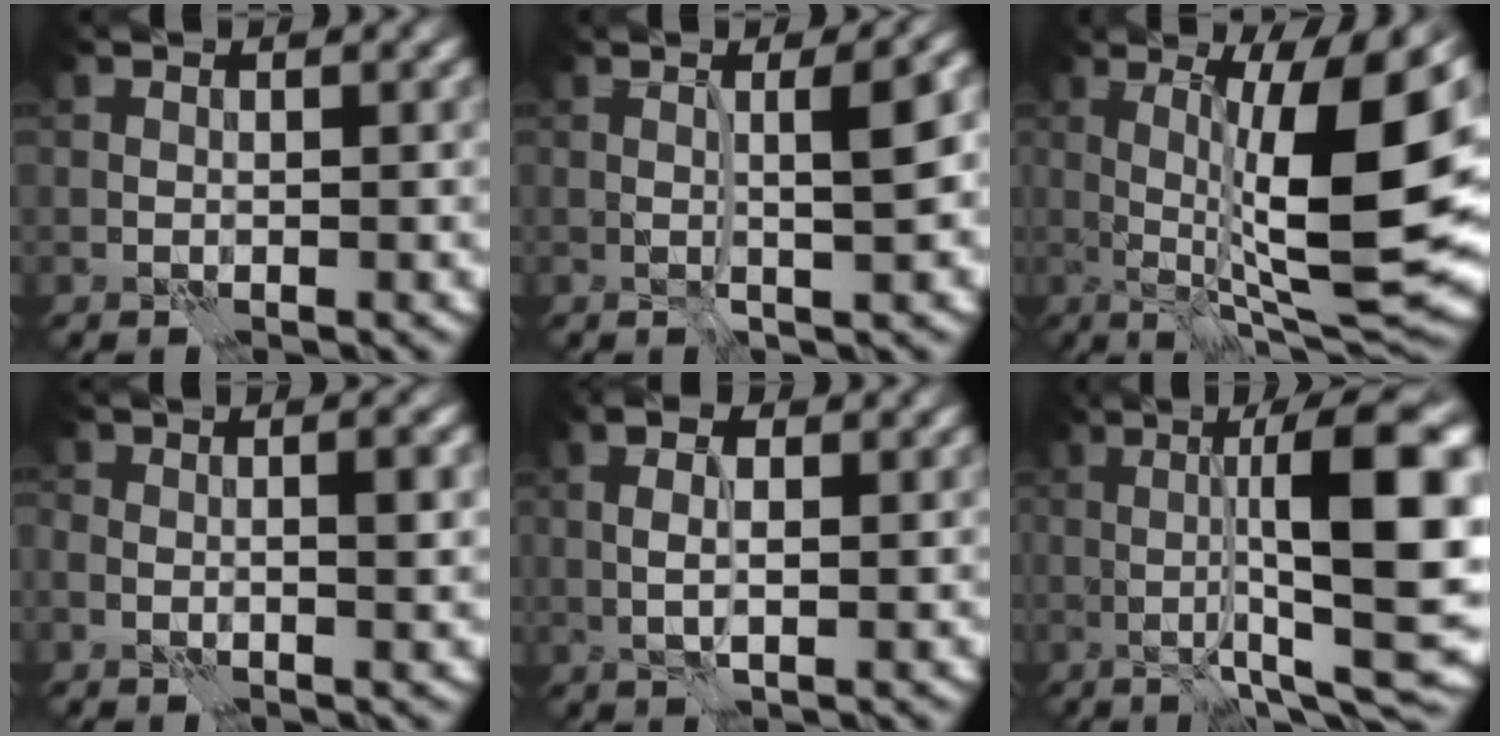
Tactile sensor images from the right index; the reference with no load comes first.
{"total": 4.2, "force": [0.2, 1.0, 4.0], "torque": [-0.042, 0.012, 0.003]}
{"total": 12.2, "force": [-0.1, 2.3, 12.0], "torque": [-0.182, 0.005, 0.002]}
{"total": 3.0, "force": [-0.3, 1.1, 2.8], "torque": [-0.044, 0.001, -0.008]}
{"total": 3.7, "force": [0.6, 1.8, 3.2], "torque": [-0.058, 0.008, 0.005]}
{"total": 13.5, "force": [0.4, 2.9, 13.2], "torque": [-0.173, 0.017, 0.007]}